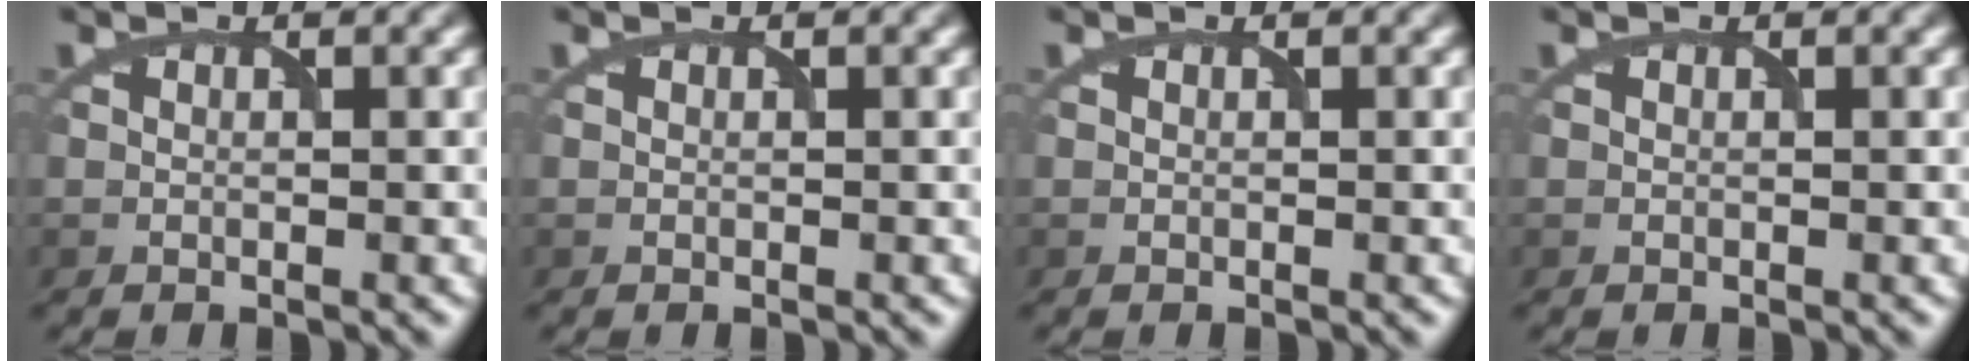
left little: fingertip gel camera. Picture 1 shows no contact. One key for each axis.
{"total": 0.0}
{"total": 0.0}
{"total": 0.0}